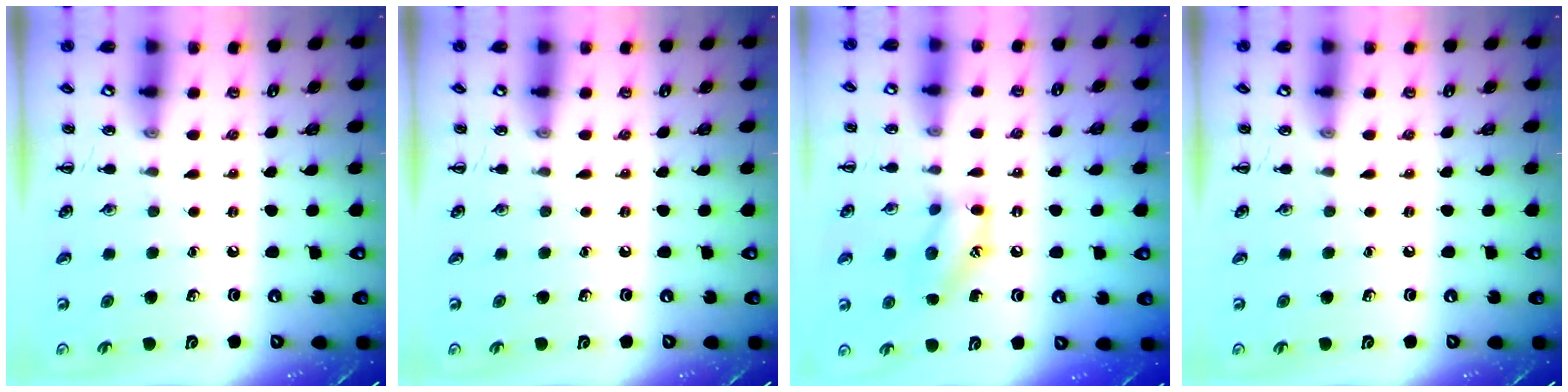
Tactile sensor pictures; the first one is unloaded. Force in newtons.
{"total": 0.0}
{"total": 11.4, "press": 11.3, "slide": 1.8}
{"total": 0.0}